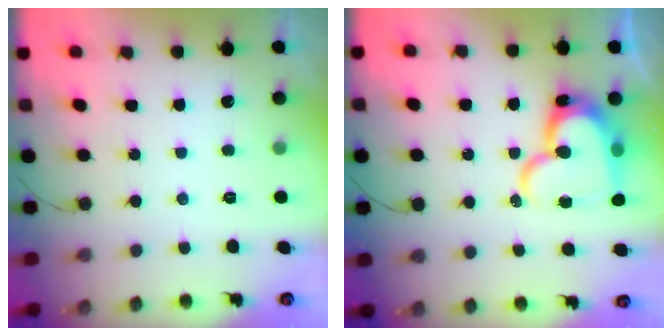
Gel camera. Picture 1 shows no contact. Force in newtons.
{"total": 18.2, "press": 18.1, "slide": 1.5}